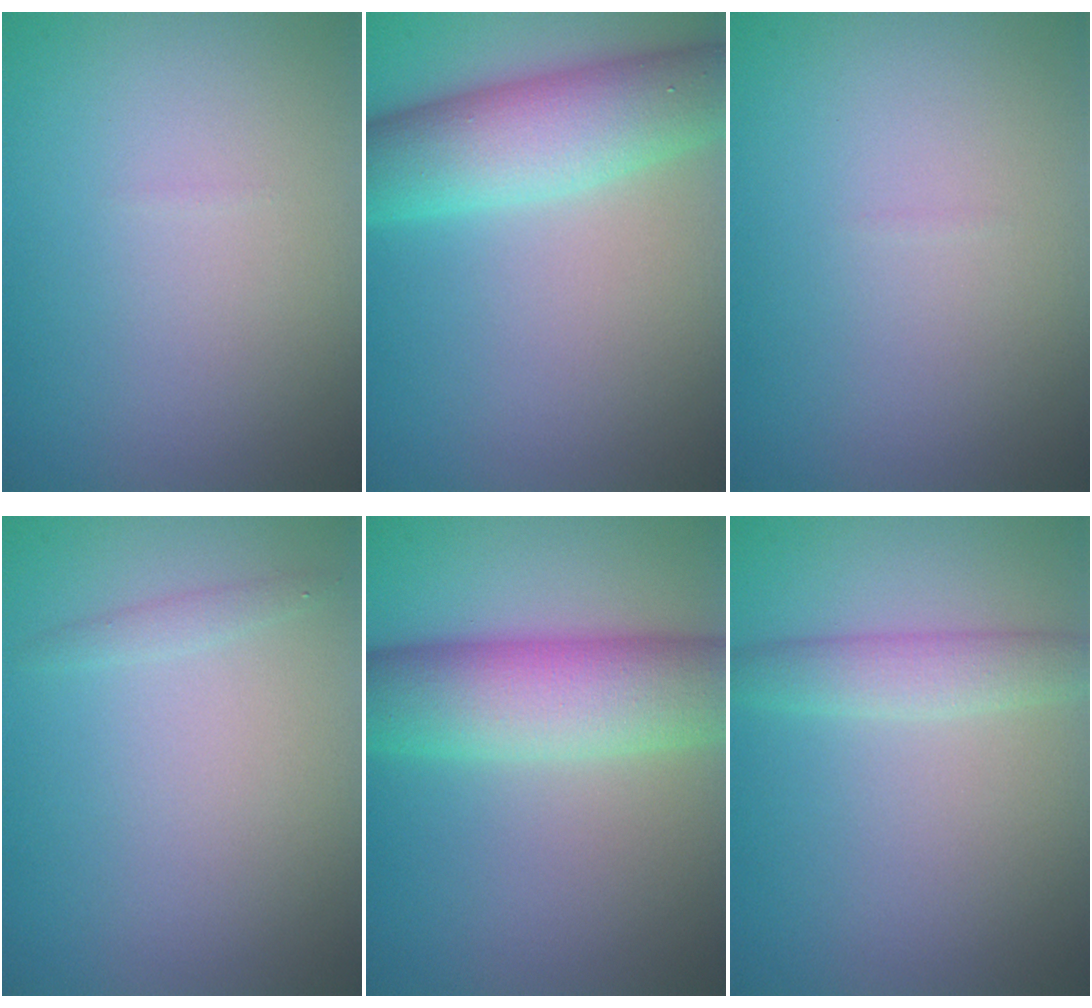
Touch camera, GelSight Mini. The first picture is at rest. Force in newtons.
{"total": 8.2, "press": 8.2, "slide": 0.3}
{"total": 0.0}
{"total": 0.8, "press": 0.8, "slide": 0.1}
{"total": 9.0, "press": 9.0, "slide": 0.2}
{"total": 2.7, "press": 2.7, "slide": 0.1}